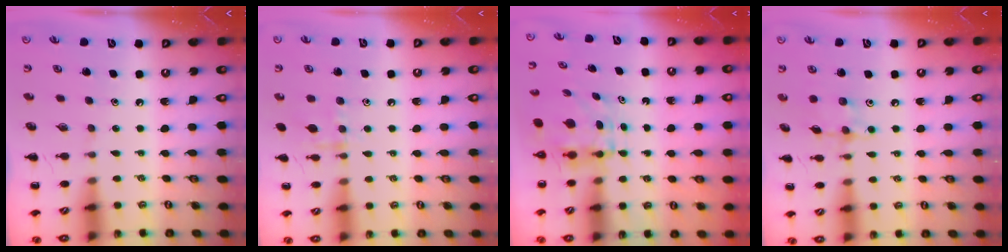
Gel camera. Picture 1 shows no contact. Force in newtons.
{"total": 7.2, "press": 7.1, "slide": 0.8}
{"total": 3.9, "press": 3.9, "slide": 0.3}
{"total": 7.9, "press": 7.9, "slide": 0.7}